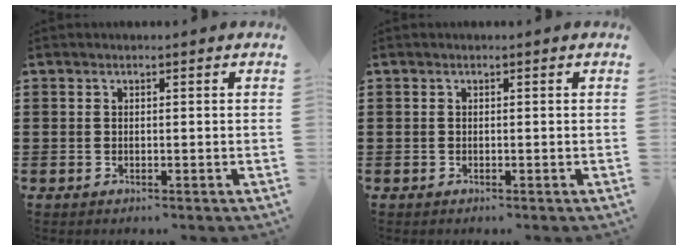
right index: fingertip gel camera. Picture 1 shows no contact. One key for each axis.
{"total": 0.0}